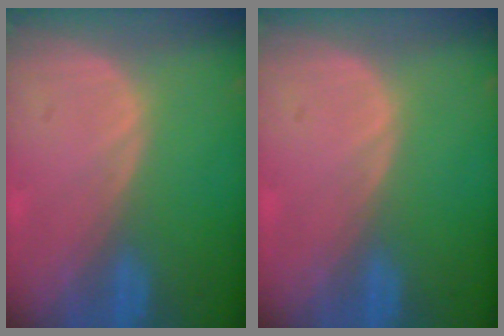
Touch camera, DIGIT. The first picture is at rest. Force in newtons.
{"total": 0.0}